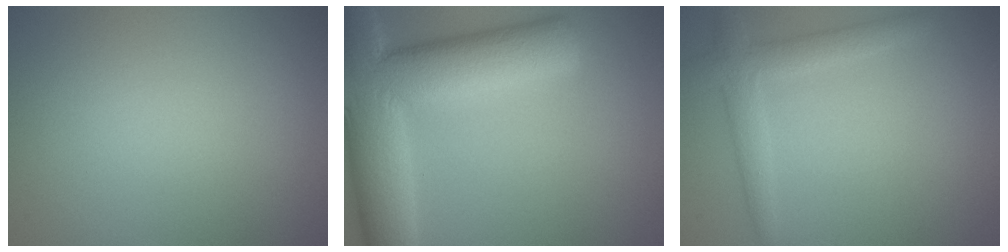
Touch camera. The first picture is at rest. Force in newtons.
{"total": 11.0, "press": 11.0, "slide": 0.9}
{"total": 2.7, "press": 2.7, "slide": 0.1}